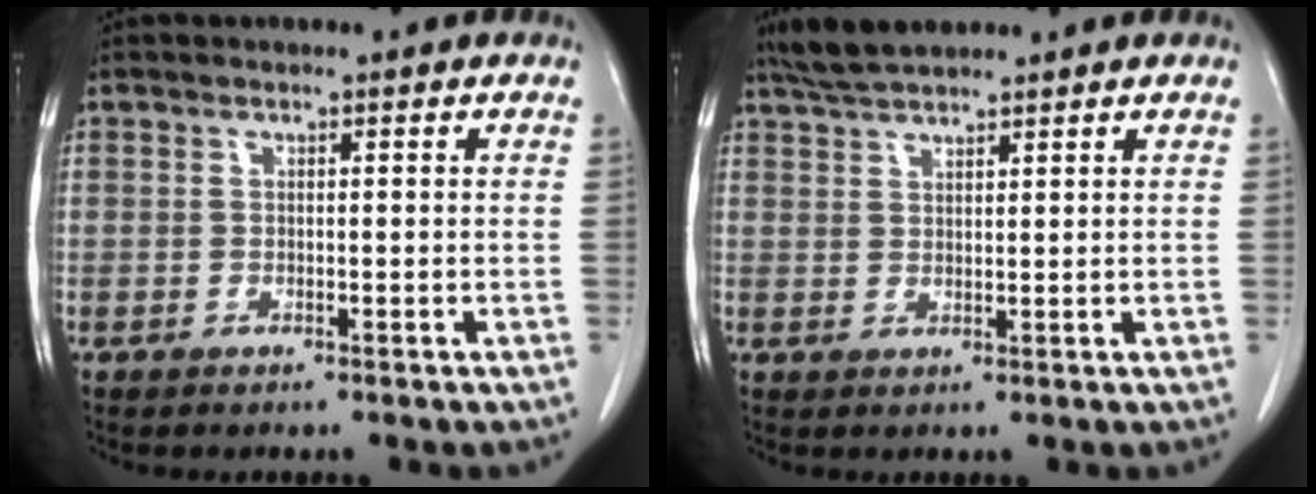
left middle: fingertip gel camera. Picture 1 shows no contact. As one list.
[{"total": 5.0, "force": [4.4, 0.6, 2.1], "torque": [-0.048, 0.018, 0.087]}]